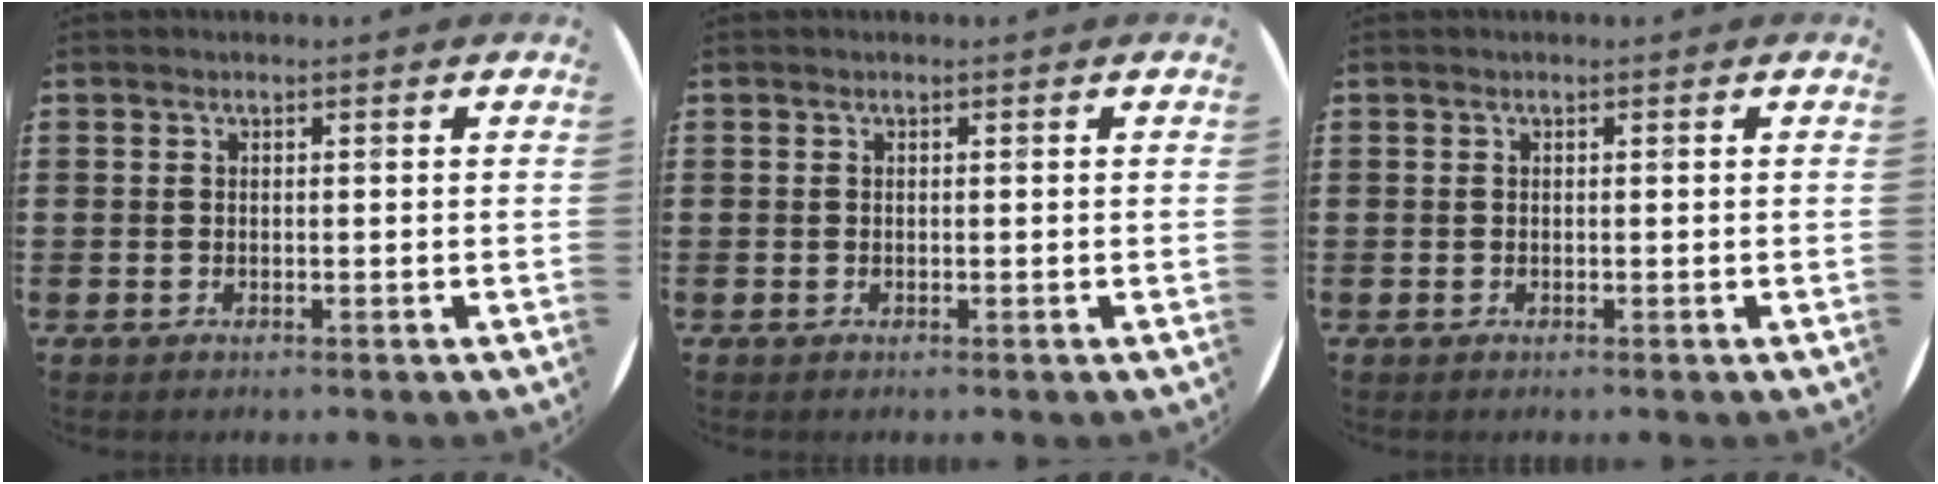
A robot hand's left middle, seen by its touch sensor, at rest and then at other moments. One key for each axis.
{"total": 0.0}
{"total": 0.0}